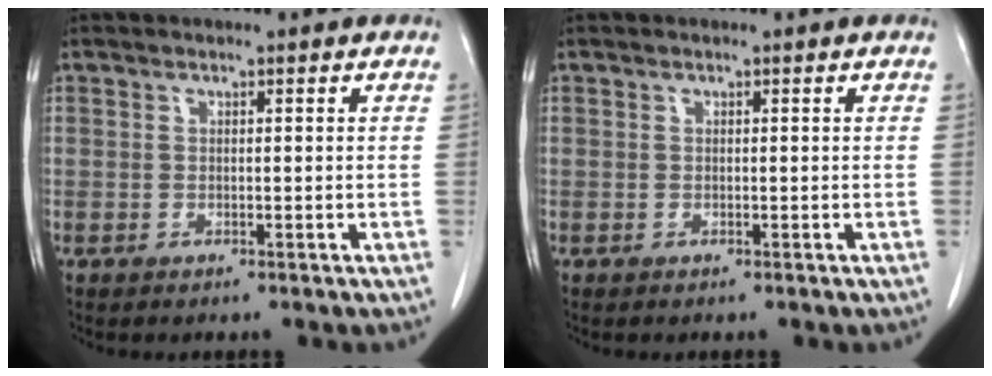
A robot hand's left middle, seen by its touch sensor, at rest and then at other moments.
{"total": 0.0}